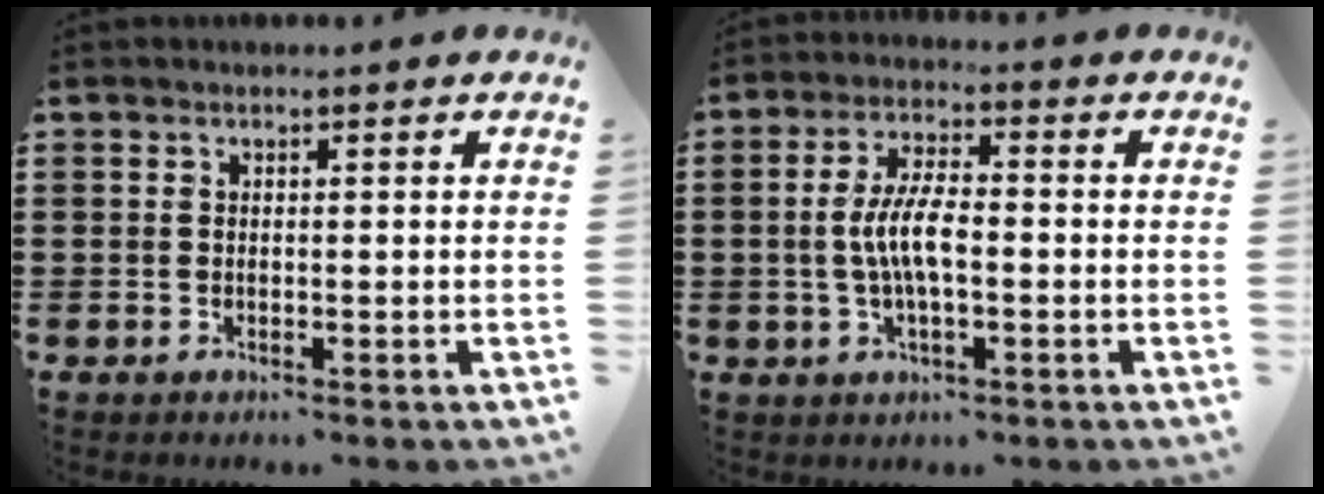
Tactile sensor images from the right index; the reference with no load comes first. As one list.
[{"total": 6.7, "force": [-0.8, 2.2, 6.3], "torque": [-0.138, -0.003, -0.022]}]